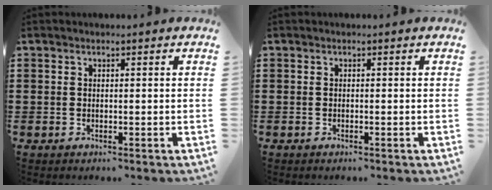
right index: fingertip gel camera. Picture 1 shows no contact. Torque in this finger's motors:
{"motor_torque": [0.06, -0.05, -0.06, -0.03]}